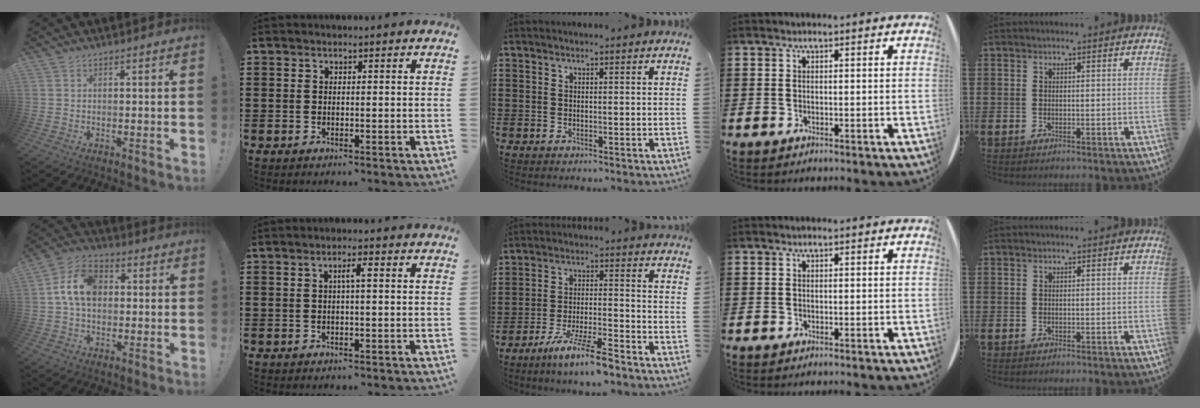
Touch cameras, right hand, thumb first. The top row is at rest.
{"thumb": {"total": 11.2, "force": [1.2, 7.9, 7.9], "torque": [-0.149, 0.017, 0.027]}, "index": {"total": 2.1, "force": [0.3, 0.2, 2.1], "torque": [-0.041, 0.003, 0.002]}, "middle": {"total": 7.5, "force": [-5.9, 0.3, 4.6], "torque": [-0.098, -0.010, -0.112]}}